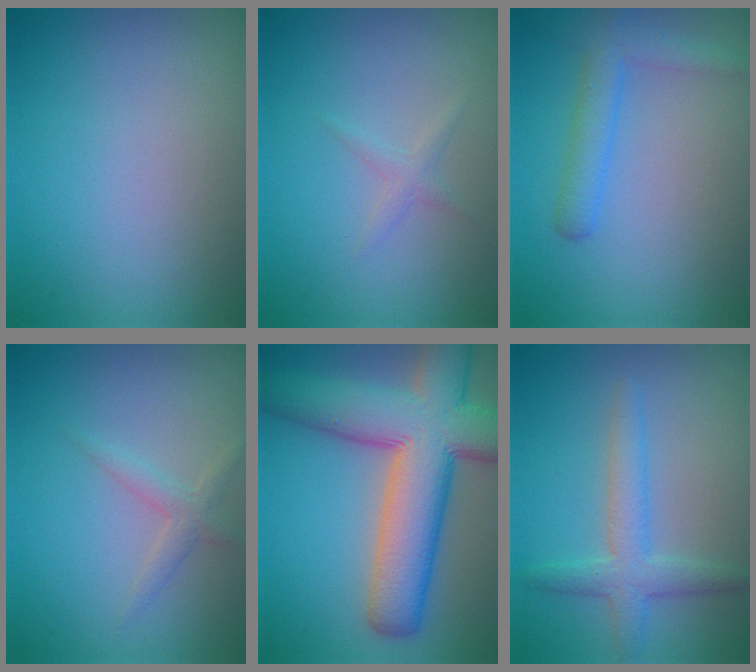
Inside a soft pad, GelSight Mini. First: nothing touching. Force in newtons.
{"total": 1.0, "press": 1.0, "slide": 0.1}
{"total": 3.0, "press": 3.0, "slide": 0.2}
{"total": 1.5, "press": 1.5, "slide": 0.1}
{"total": 12.1, "press": 12.1, "slide": 0.6}
{"total": 3.1, "press": 3.1, "slide": 0.1}